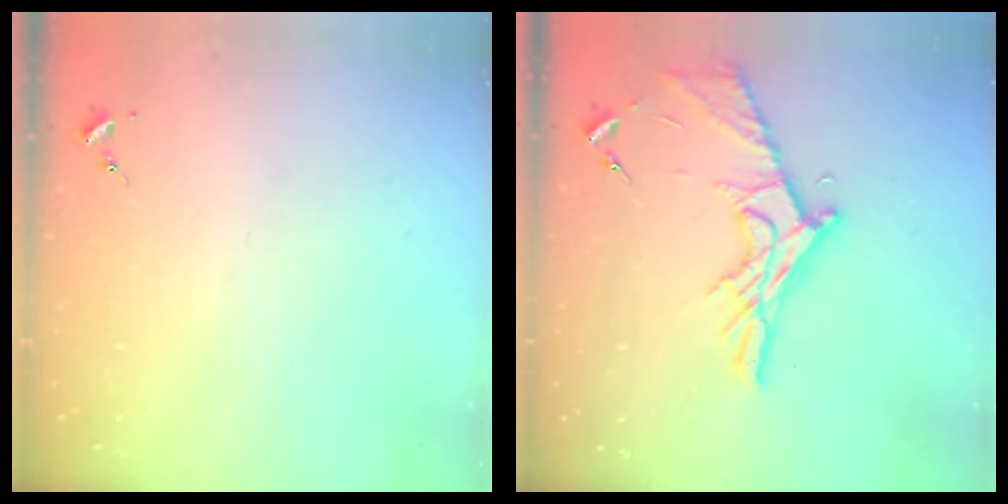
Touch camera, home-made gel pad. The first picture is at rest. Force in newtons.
{"total": 13.9, "press": 13.9, "slide": 0.7}